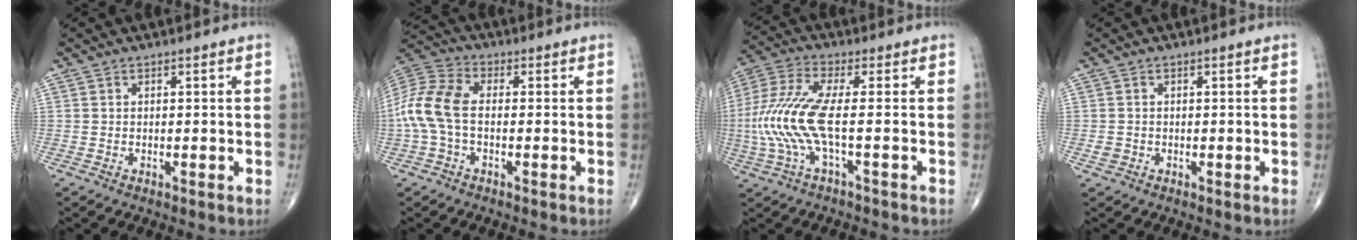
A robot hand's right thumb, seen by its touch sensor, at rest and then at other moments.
{"total": 10.7, "force": [-0.9, 6.3, 8.6], "torque": [-0.197, 0.029, -0.026]}
{"total": 12.2, "force": [-1.7, 2.8, 11.8], "torque": [-0.298, 0.021, -0.039]}
{"total": 1.2, "force": [-0.3, 1.0, 0.5], "torque": [-0.009, 0.001, -0.005]}